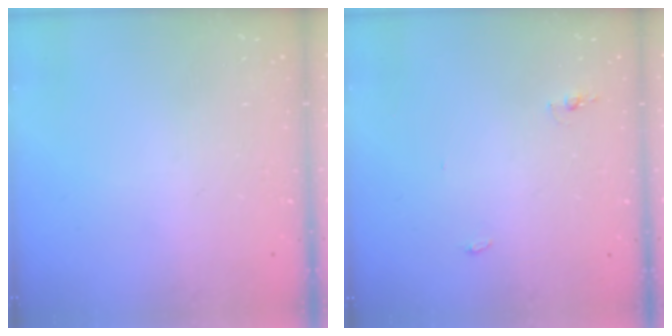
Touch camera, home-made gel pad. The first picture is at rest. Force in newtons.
{"total": 7.7, "press": 4.4, "slide": 6.4}